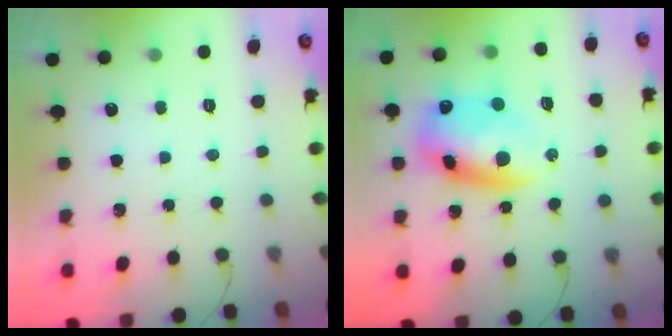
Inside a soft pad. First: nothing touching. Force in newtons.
{"total": 12.9, "press": 12.5, "slide": 3.2}